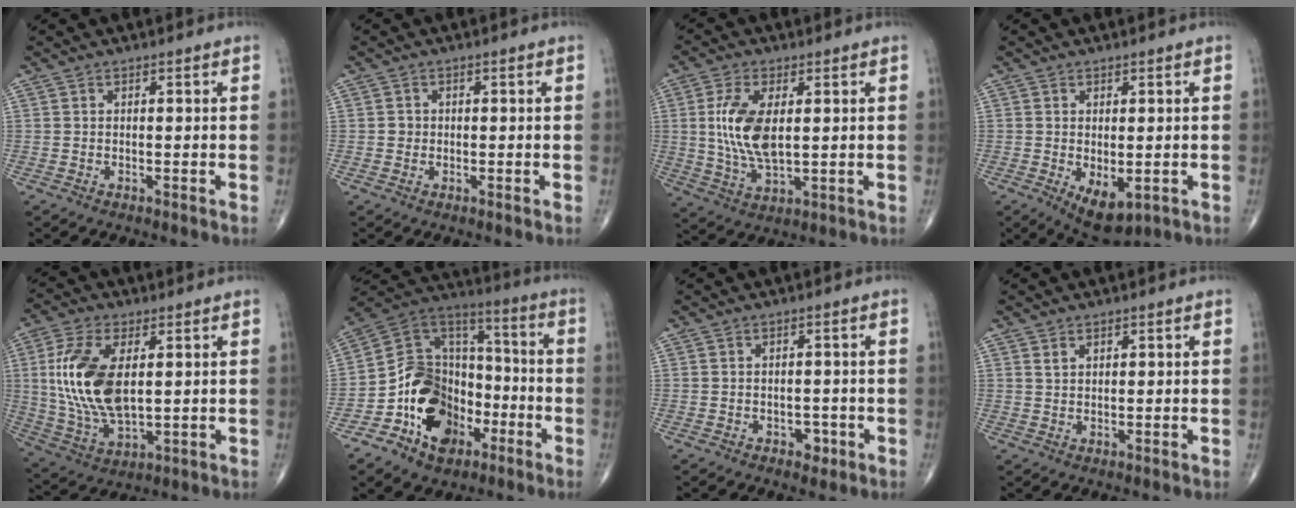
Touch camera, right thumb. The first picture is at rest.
{"total": 0.8, "force": [0.0, 0.8, 0.1], "torque": [0.003, 0.002, 0.000]}
{"total": 10.7, "force": [1.5, 5.0, 9.4], "torque": [-0.195, -0.012, 0.034]}
{"total": 6.6, "force": [-1.7, 3.4, 5.4], "torque": [-0.078, -0.012, -0.012]}
{"total": 15.7, "force": [2.4, 7.9, 13.3], "torque": [-0.278, -0.012, 0.054]}
{"total": 18.8, "force": [-7.4, 13.6, 10.5], "torque": [-0.132, 0.080, -0.127]}
{"total": 2.3, "force": [-1.0, 1.7, 1.2], "torque": [-0.006, 0.004, -0.011]}
{"total": 1.7, "force": [1.1, 1.0, 0.8], "torque": [-0.011, -0.004, 0.021]}